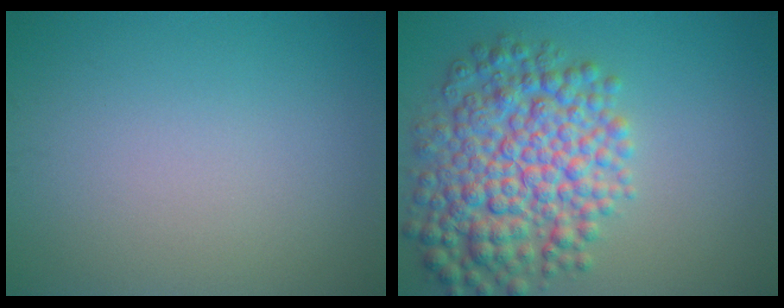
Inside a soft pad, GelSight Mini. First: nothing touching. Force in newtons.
{"total": 8.8, "press": 8.8, "slide": 0.0}